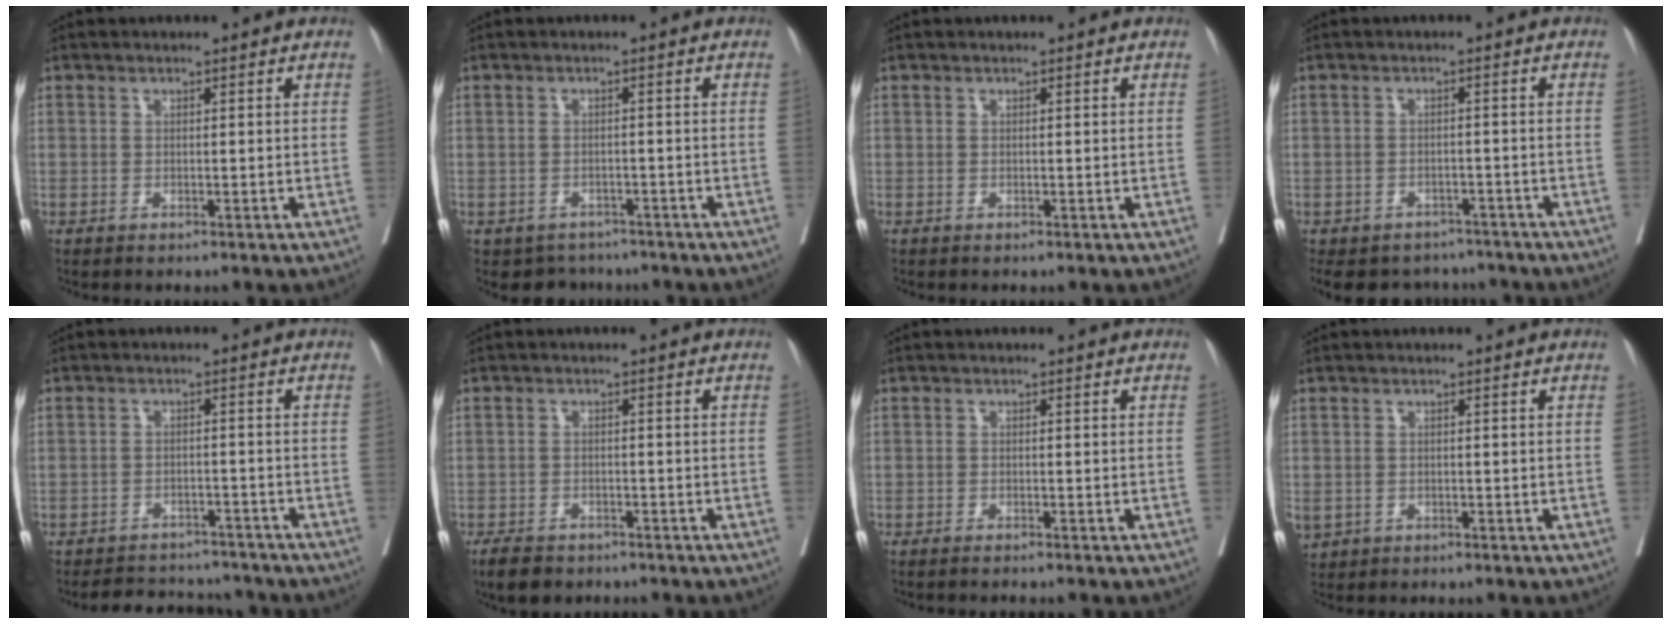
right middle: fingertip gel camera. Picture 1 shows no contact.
{"total": 4.0, "force": [-3.2, 2.4, -0.1], "torque": [0.008, 0.010, -0.045]}
{"total": 0.0}
{"total": 9.5, "force": [-8.2, 4.6, 1.3], "torque": [-0.021, 0.011, -0.103]}
{"total": 9.0, "force": [-8.5, 2.9, 1.3], "torque": [-0.012, 0.009, -0.111]}
{"total": 4.7, "force": [-3.6, 2.2, 1.9], "torque": [-0.032, -0.004, -0.055]}
{"total": 2.8, "force": [-2.4, -0.1, 1.4], "torque": [-0.016, -0.001, -0.031]}
{"total": 2.8, "force": [-1.1, 2.3, 1.0], "torque": [-0.026, -0.002, -0.012]}